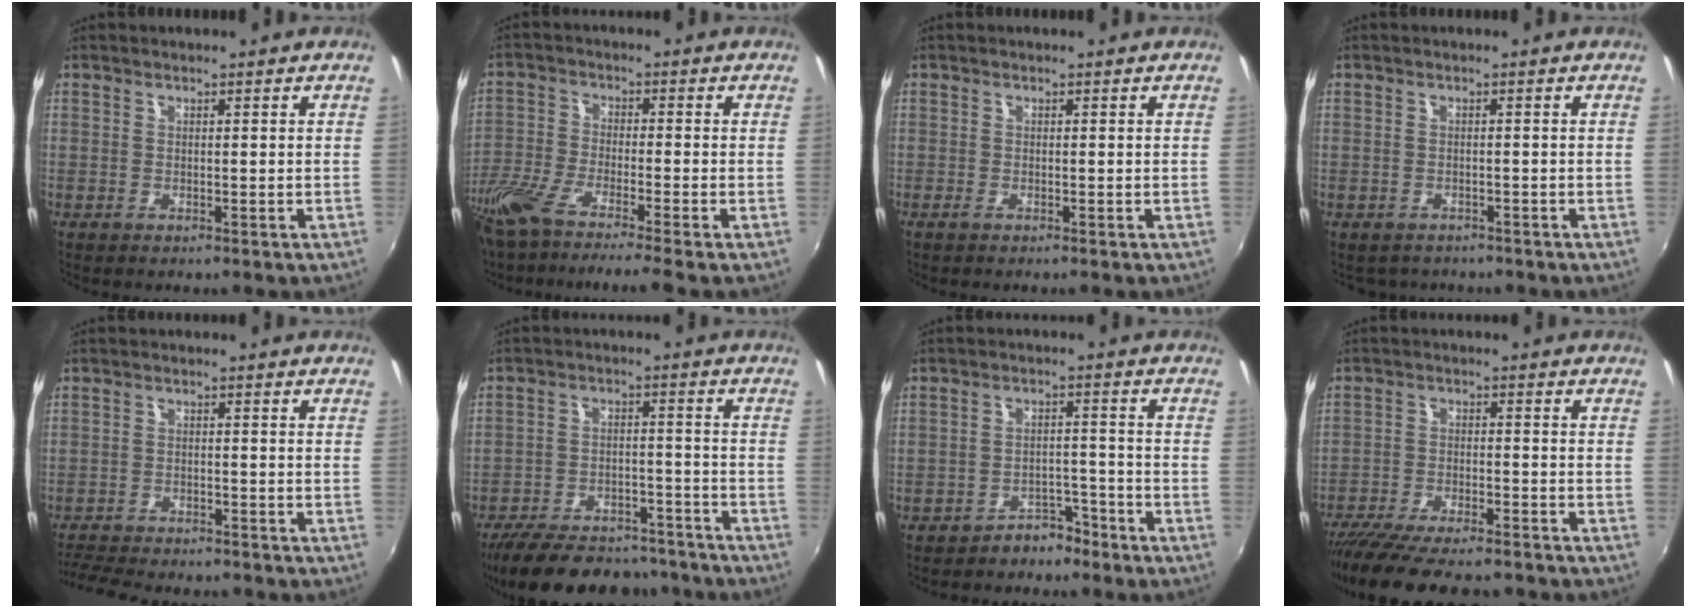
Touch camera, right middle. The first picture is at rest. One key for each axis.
{"total": 12.1, "fx": -9.9, "fy": -0.1, "fz": 6.9, "tx": -0.156, "ty": -0.043, "tz": -0.181}
{"total": 0.6, "fx": -0.4, "fy": 0.0, "fz": 0.4, "tx": -0.008, "ty": -0.002, "tz": -0.011}
{"total": 2.3, "fx": -1.9, "fy": 1.3, "fz": 0.2, "tx": -0.011, "ty": -0.006, "tz": -0.026}
{"total": 10.8, "fx": -9.8, "fy": 2.3, "fz": 3.9, "tx": -0.105, "ty": -0.021, "tz": -0.158}
{"total": 22.8, "fx": -19.2, "fy": 8.3, "fz": 9.0, "tx": -0.188, "ty": 0.011, "tz": -0.260}
{"total": 5.1, "fx": -4.3, "fy": 2.5, "fz": 1.2, "tx": -0.026, "ty": 0.017, "tz": -0.061}
{"total": 18.1, "fx": -15.5, "fy": 3.8, "fz": 8.6, "tx": -0.172, "ty": -0.039, "tz": -0.243}